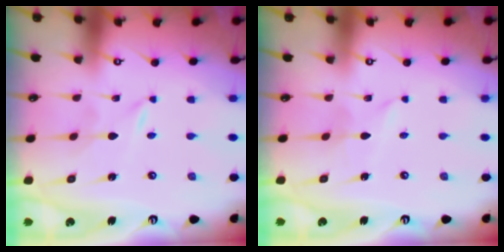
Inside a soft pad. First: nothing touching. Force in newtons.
{"total": 2.6, "press": 2.6, "slide": 0.4}